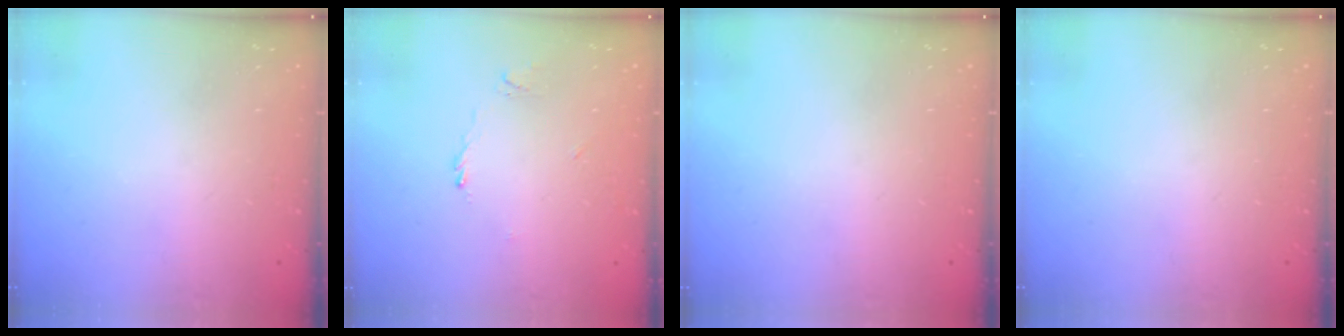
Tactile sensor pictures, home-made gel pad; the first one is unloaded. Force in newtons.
{"total": 1.1, "press": 1.1, "slide": 0.4}
{"total": 0.0}
{"total": 0.0}